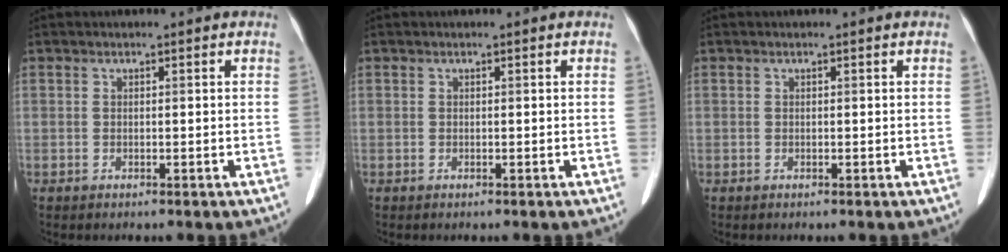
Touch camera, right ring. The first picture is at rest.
{"total": 0.0}
{"total": 0.0}